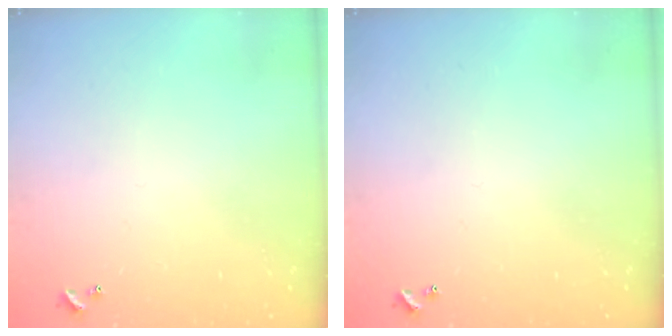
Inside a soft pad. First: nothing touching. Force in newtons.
{"total": 0.0}